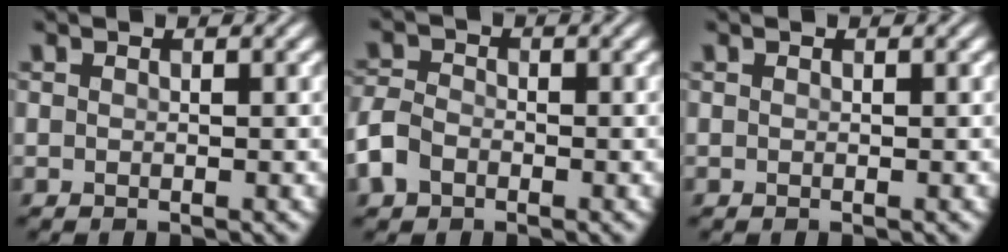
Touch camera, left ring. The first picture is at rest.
{"total": 3.0, "force": [-1.5, 2.1, 1.6], "torque": [-0.036, 0.003, -0.041]}
{"total": 0.0}